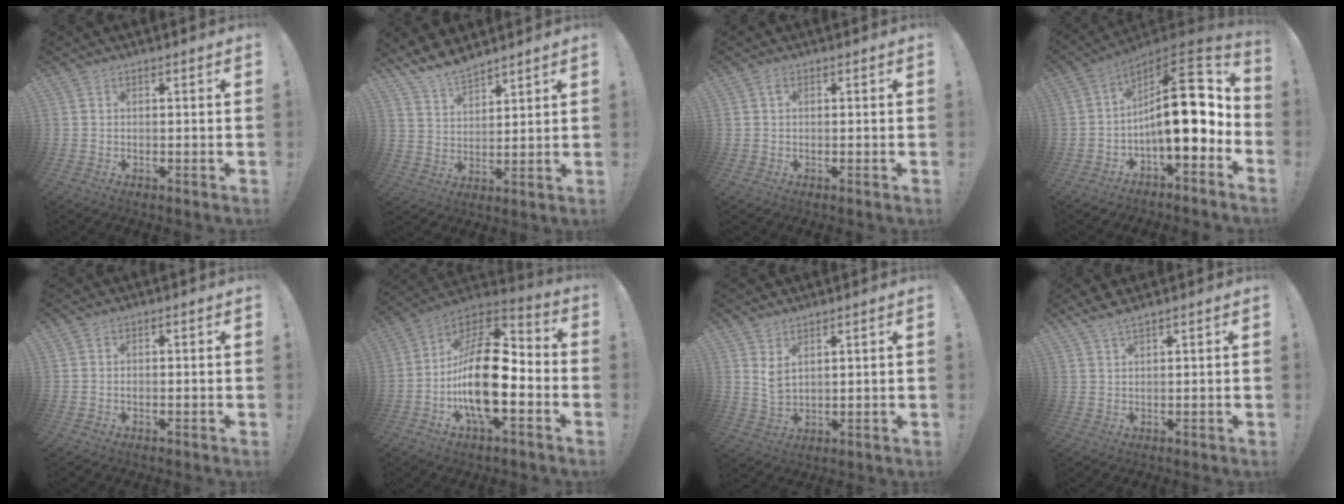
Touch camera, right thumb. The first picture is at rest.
{"total": 8.5, "force": [7.8, 2.3, 2.4], "torque": [-0.047, -0.055, 0.149]}
{"total": 1.0, "force": [0.5, 0.5, 0.7], "torque": [-0.016, 0.002, 0.010]}
{"total": 20.2, "force": [0.8, 7.5, 18.8], "torque": [-0.281, -0.010, 0.013]}
{"total": 0.6, "force": [-0.4, 0.3, 0.2], "torque": [-0.006, 0.002, -0.008]}
{"total": 22.5, "force": [-4.2, 10.1, 19.7], "torque": [-0.366, 0.019, -0.067]}
{"total": 4.3, "force": [3.0, 1.5, 2.8], "torque": [-0.043, -0.024, 0.055]}
{"total": 3.1, "force": [2.6, -0.1, 1.7], "torque": [-0.036, -0.008, 0.046]}